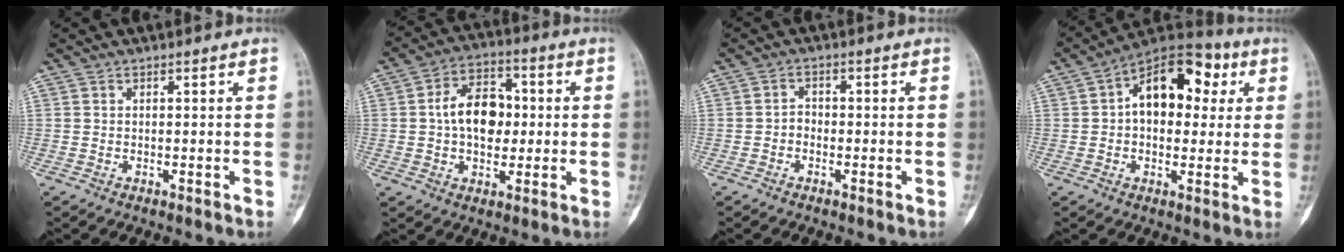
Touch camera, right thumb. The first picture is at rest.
{"total": 11.5, "force": [0.4, 7.9, 8.3], "torque": [-0.108, 0.019, 0.000]}
{"total": 1.9, "force": [-0.9, 1.3, 1.0], "torque": [-0.010, 0.013, -0.022]}
{"total": 15.1, "force": [3.2, 9.6, 11.2], "torque": [-0.122, 0.026, 0.038]}